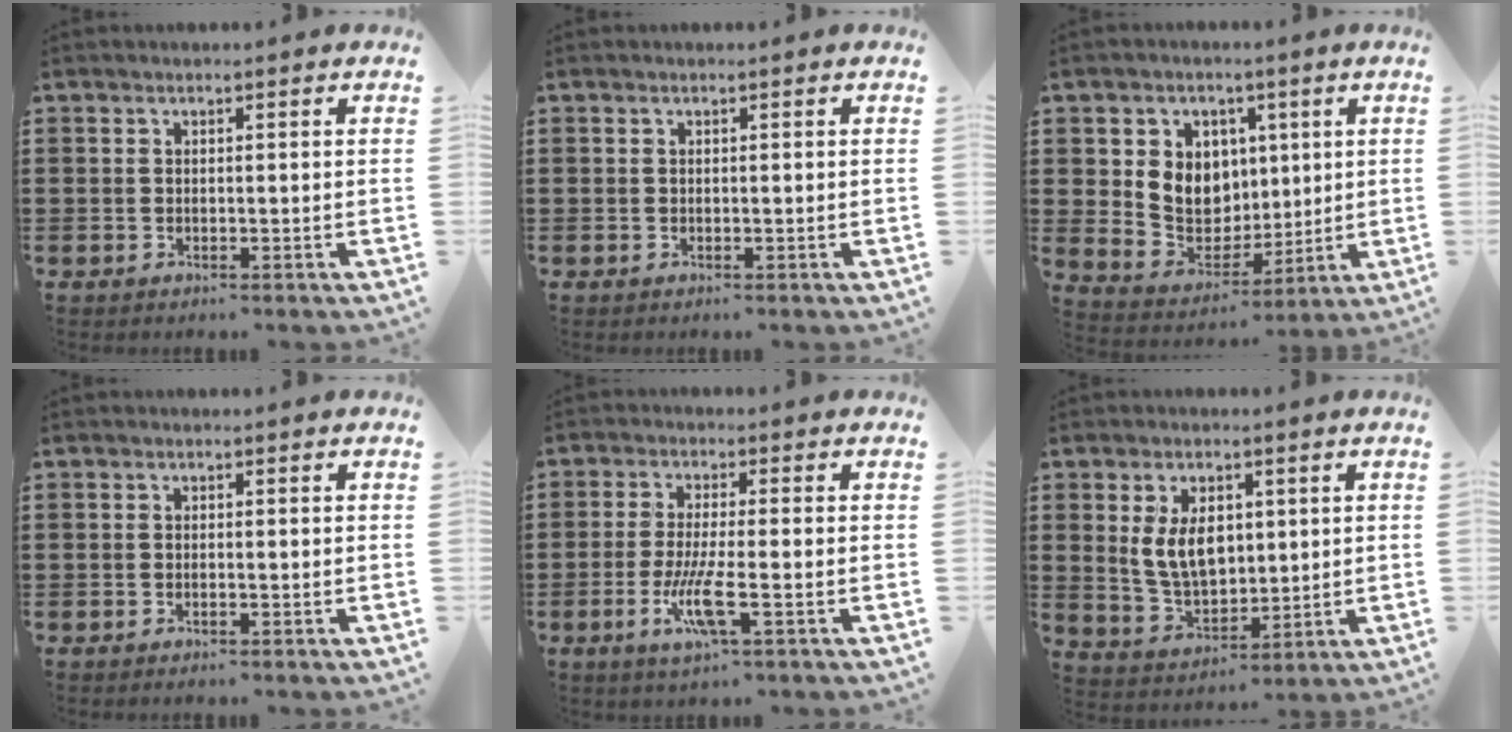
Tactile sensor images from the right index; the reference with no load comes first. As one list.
[{"total": 0.0}, {"total": 7.8, "force": [1.8, 7.3, 2.0], "torque": [-0.060, -0.003, 0.038]}, {"total": 0.5, "force": [-0.3, 0.1, 0.4], "torque": [-0.009, -0.003, -0.004]}, {"total": 6.7, "force": [-2.2, 0.8, 6.2], "torque": [-0.130, -0.020, -0.044]}, {"total": 7.8, "force": [1.6, 4.9, 5.8], "torque": [-0.130, 0.008, 0.024]}]